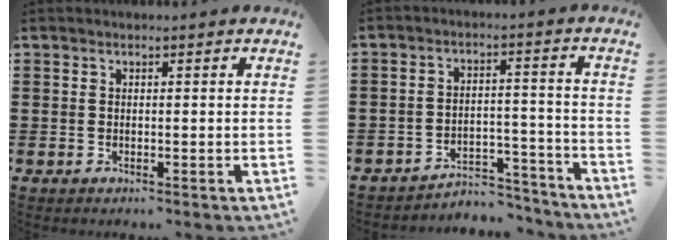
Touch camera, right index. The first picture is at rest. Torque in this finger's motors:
{"motor_torque": [0.72, -1.02, -0.18, -0.21]}